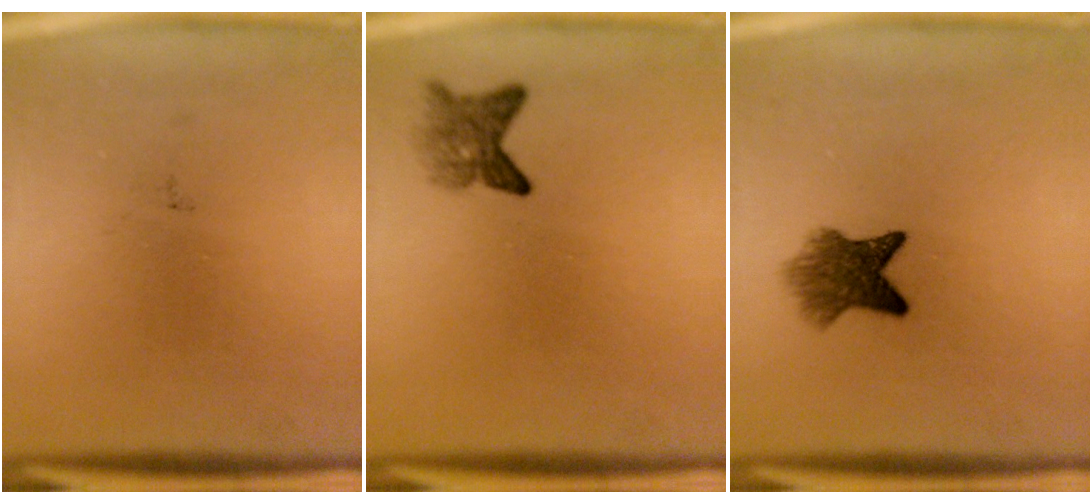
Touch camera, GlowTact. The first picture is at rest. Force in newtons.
{"total": 3.1}
{"total": 5.9}